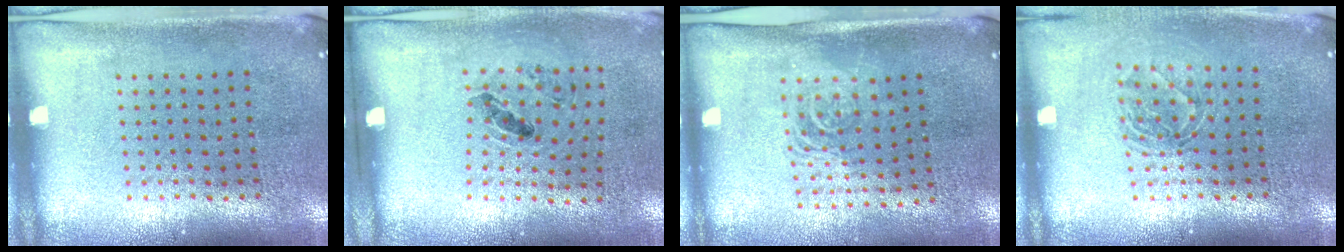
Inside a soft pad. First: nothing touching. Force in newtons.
{"total": 1.1, "press": 0.7, "slide": 0.9}
{"total": 1.6, "press": 1.3, "slide": 0.9}
{"total": 1.3, "press": 1.1, "slide": 0.7}